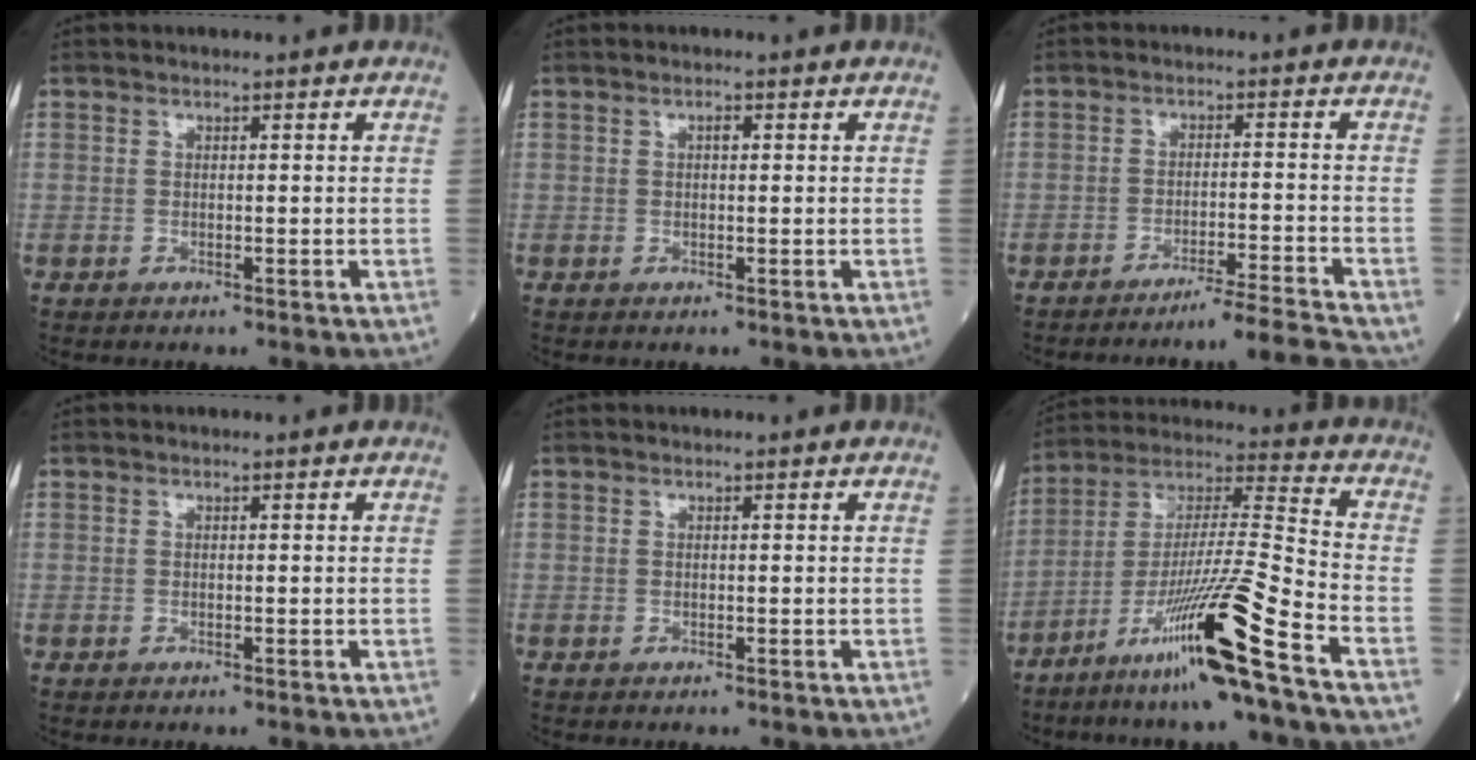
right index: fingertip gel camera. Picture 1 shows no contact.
{"total": 0.8, "force": [0.2, 0.3, 0.7], "torque": [-0.013, 0.002, 0.002]}
{"total": 7.5, "force": [-6.9, -2.6, 1.6], "torque": [-0.007, 0.000, -0.111]}
{"total": 0.0}
{"total": 0.0}
{"total": 17.9, "force": [-10.5, -1.7, 14.5], "torque": [-0.294, -0.031, -0.192]}